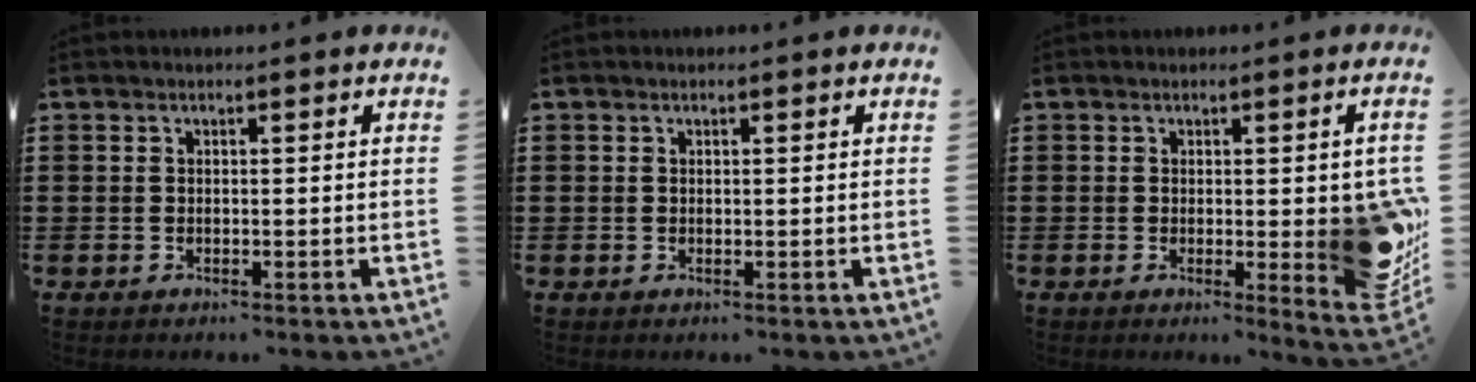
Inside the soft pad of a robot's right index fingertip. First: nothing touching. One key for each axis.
{"total": 0.5, "fx": 0.3, "fy": 0.5, "fz": 0.0, "tx": -0.001, "ty": 0.002, "tz": 0.005}
{"total": 7.9, "fx": -0.4, "fy": 2.0, "fz": 7.6, "tx": -0.087, "ty": -0.022, "tz": -0.001}